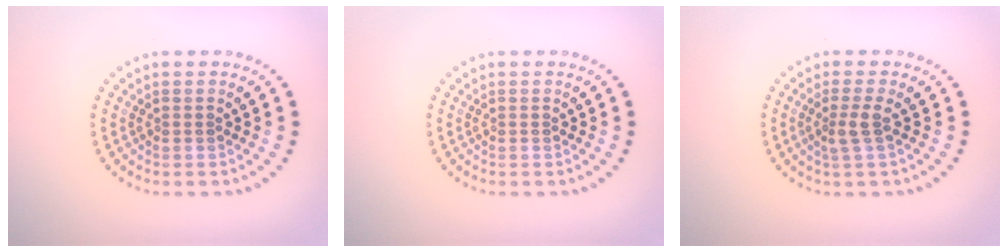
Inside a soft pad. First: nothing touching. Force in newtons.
{"total": 0.0}
{"total": 1.8, "press": 1.3, "slide": 1.3}